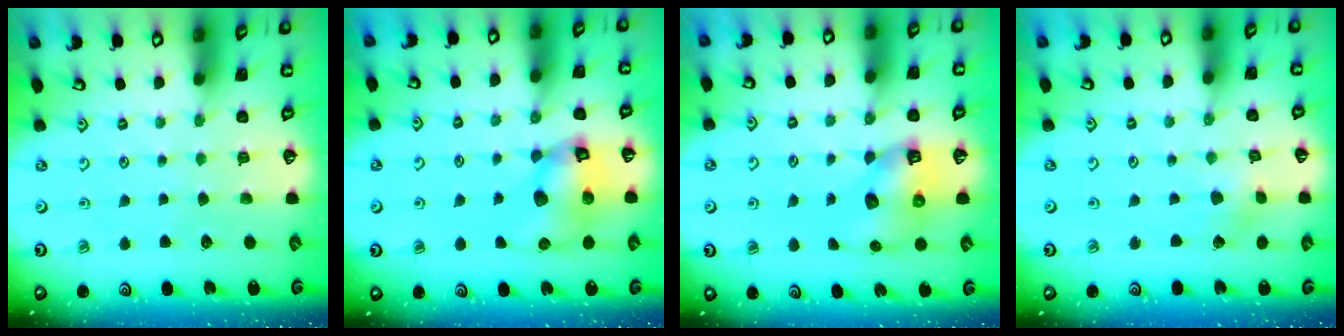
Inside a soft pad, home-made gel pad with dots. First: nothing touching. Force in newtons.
{"total": 11.4, "press": 11.3, "slide": 1.6}
{"total": 8.5, "press": 8.4, "slide": 1.1}
{"total": 1.9, "press": 1.9, "slide": 0.2}